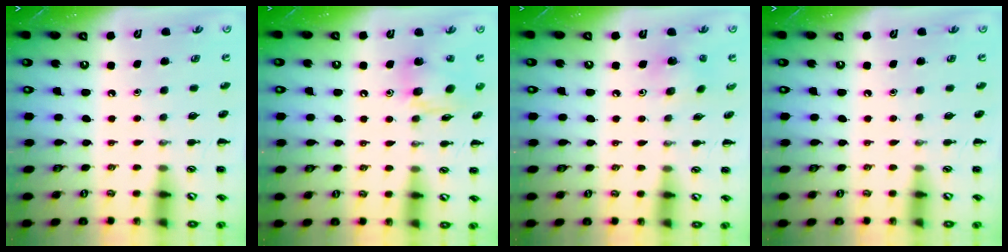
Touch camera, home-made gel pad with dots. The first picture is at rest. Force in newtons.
{"total": 12.4, "press": 12.2, "slide": 2.6}
{"total": 2.7, "press": 2.7, "slide": 0.6}
{"total": 0.0}